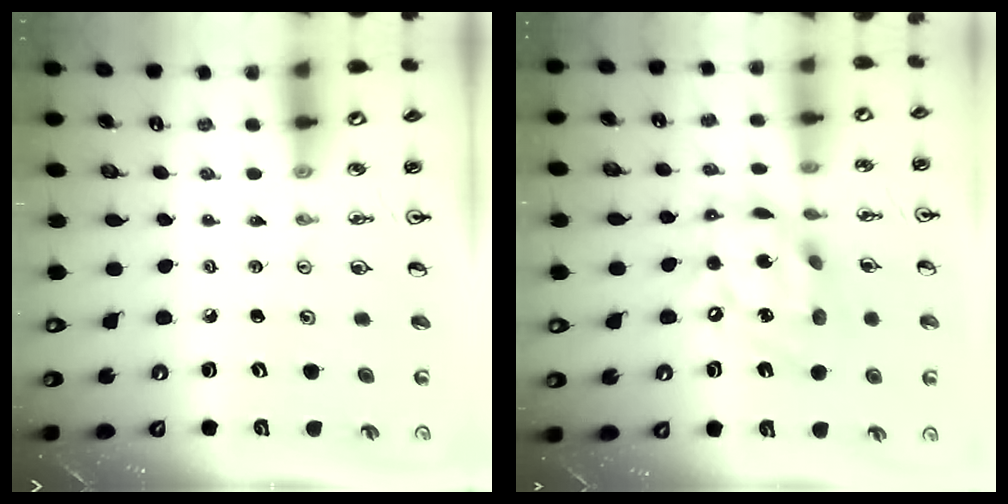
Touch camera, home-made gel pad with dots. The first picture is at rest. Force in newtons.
{"total": 16.3, "press": 16.3, "slide": 1.1}